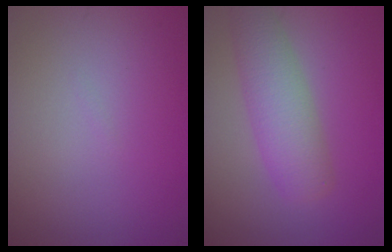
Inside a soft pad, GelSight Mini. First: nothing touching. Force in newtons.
{"total": 4.6, "press": 4.6, "slide": 0.2}